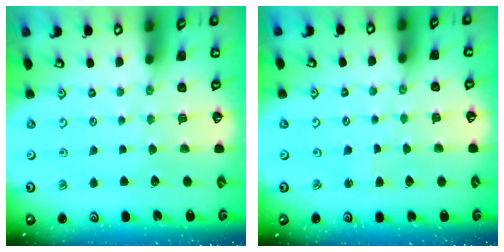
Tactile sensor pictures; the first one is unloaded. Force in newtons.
{"total": 1.1, "press": 1.1, "slide": 0.1}